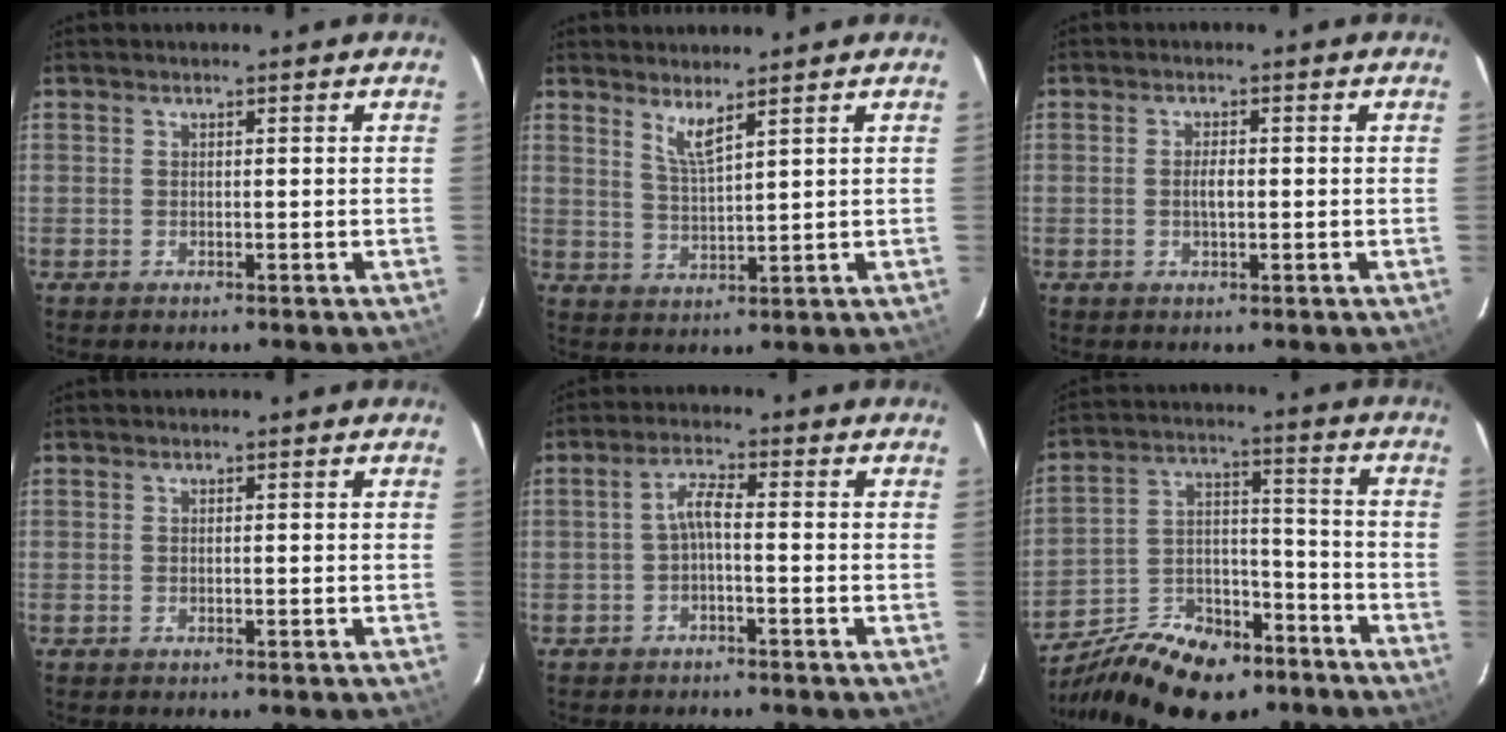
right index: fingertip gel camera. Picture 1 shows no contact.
{"total": 4.0, "force": [3.0, 0.1, 2.7], "torque": [-0.053, -0.007, 0.057]}
{"total": 2.2, "force": [-0.3, 0.9, 2.0], "torque": [-0.037, -0.001, -0.004]}
{"total": 0.0}
{"total": 3.1, "force": [-1.0, 0.4, 2.9], "torque": [-0.063, 0.009, -0.020]}
{"total": 19.8, "force": [-14.5, 9.4, 9.7], "torque": [-0.198, 0.011, -0.229]}